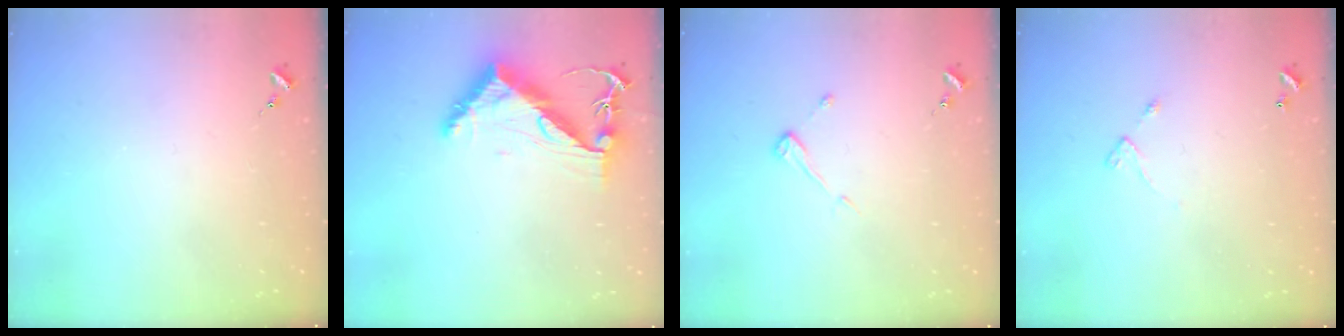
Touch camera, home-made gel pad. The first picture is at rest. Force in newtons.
{"total": 8.6, "press": 8.5, "slide": 1.1}
{"total": 3.9, "press": 3.9, "slide": 0.3}
{"total": 4.2, "press": 4.2, "slide": 0.5}